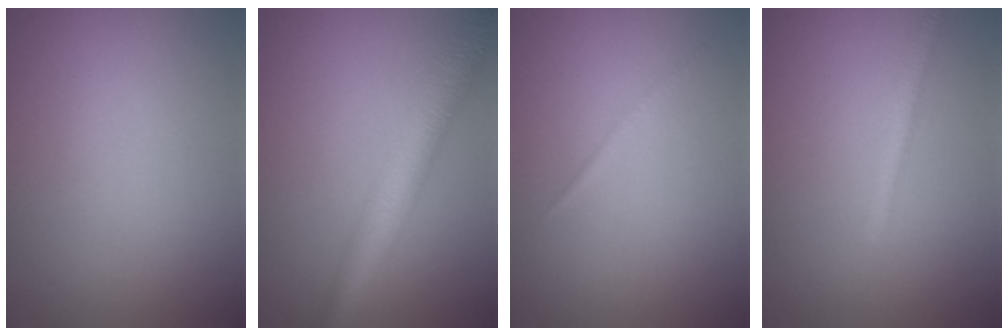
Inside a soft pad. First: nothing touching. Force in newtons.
{"total": 5.6, "press": 5.6, "slide": 0.1}
{"total": 0.6, "press": 0.6, "slide": 0.0}
{"total": 1.8, "press": 1.8, "slide": 0.1}